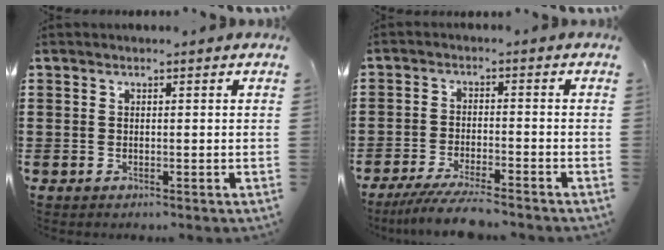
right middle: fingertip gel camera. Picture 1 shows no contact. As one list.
[{"total": 5.6, "force": [-5.0, 0.1, 2.5], "torque": [-0.053, -0.014, -0.095]}]